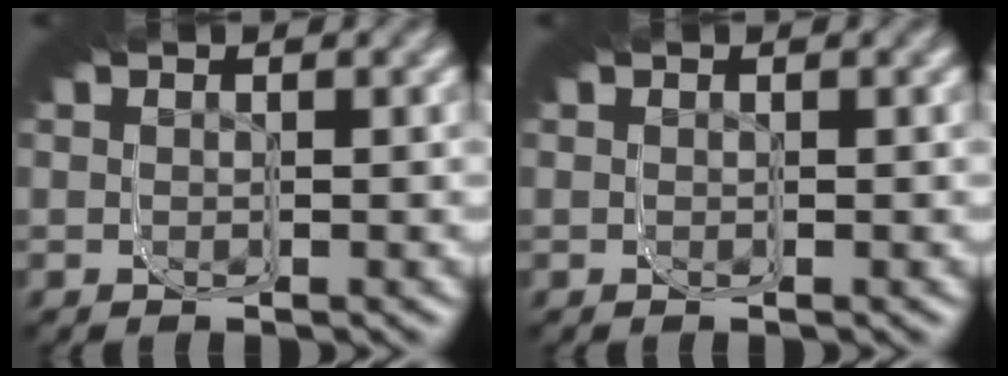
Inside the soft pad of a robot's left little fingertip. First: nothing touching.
{"total": 0.0}